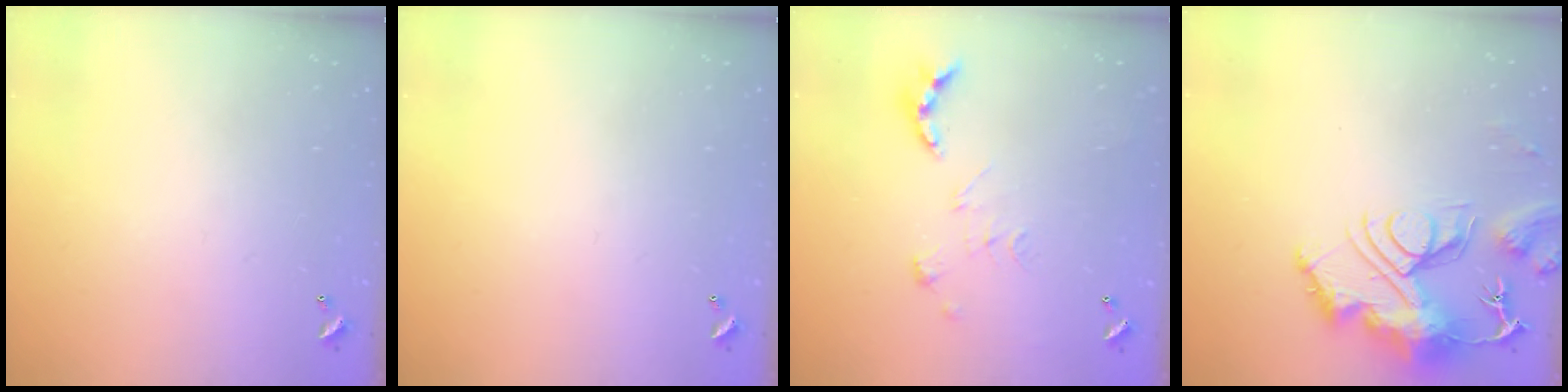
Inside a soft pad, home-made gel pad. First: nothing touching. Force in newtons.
{"total": 0.0}
{"total": 2.7, "press": 2.2, "slide": 1.5}
{"total": 14.1, "press": 14.1, "slide": 1.4}